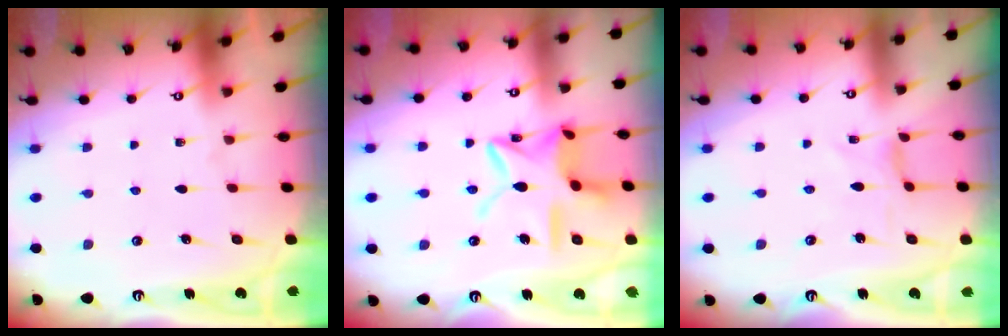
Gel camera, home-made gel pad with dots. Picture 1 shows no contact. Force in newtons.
{"total": 13.1, "press": 13.1, "slide": 0.8}
{"total": 0.7, "press": 0.6, "slide": 0.1}